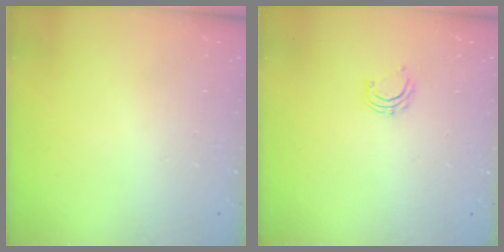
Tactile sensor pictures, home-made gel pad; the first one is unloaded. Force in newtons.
{"total": 5.1, "press": 5.1, "slide": 0.7}